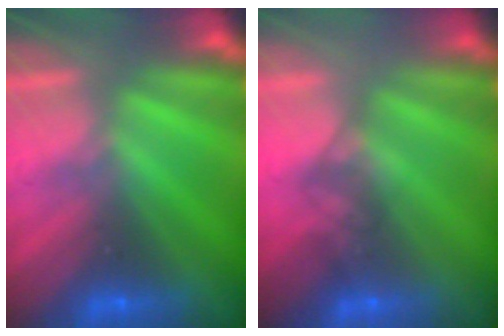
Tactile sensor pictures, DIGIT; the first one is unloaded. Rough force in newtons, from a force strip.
{"total": 1.6}